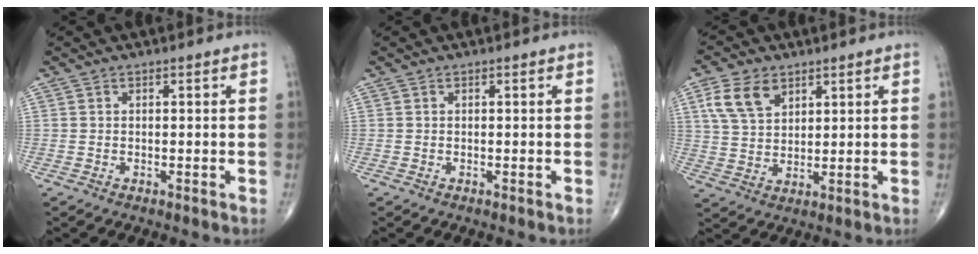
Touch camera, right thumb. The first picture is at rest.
{"total": 0.0}
{"total": 8.3, "force": [4.1, 5.3, 5.0], "torque": [-0.084, -0.009, 0.084]}